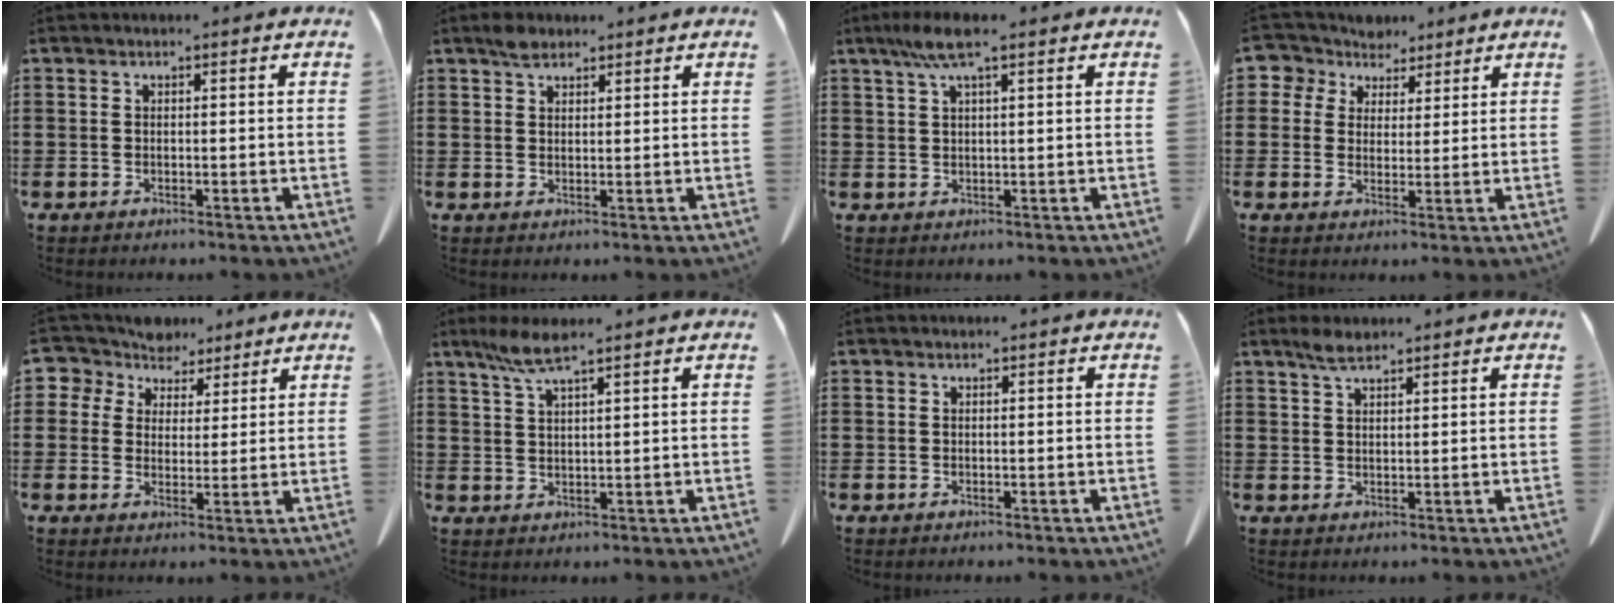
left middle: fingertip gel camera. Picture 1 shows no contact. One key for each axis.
{"total": 2.3, "fx": 1.8, "fy": 1.0, "fz": 1.0, "tx": -0.025, "ty": 0.002, "tz": 0.034}
{"total": 4.5, "fx": 2.4, "fy": 0.6, "fz": 3.8, "tx": -0.079, "ty": 0.003, "tz": 0.043}
{"total": 5.4, "fx": 3.8, "fy": 3.8, "fz": 0.3, "tx": -0.040, "ty": -0.011, "tz": 0.070}
{"total": 6.4, "fx": 5.1, "fy": 3.9, "fz": 0.4, "tx": -0.048, "ty": -0.017, "tz": 0.095}
{"total": 4.8, "fx": 3.2, "fy": 0.4, "fz": 3.5, "tx": -0.076, "ty": 0.001, "tz": 0.059}
{"total": 0.0}
{"total": 2.7, "fx": 2.0, "fy": 0.7, "fz": 1.7, "tx": -0.038, "ty": 0.002, "tz": 0.037}